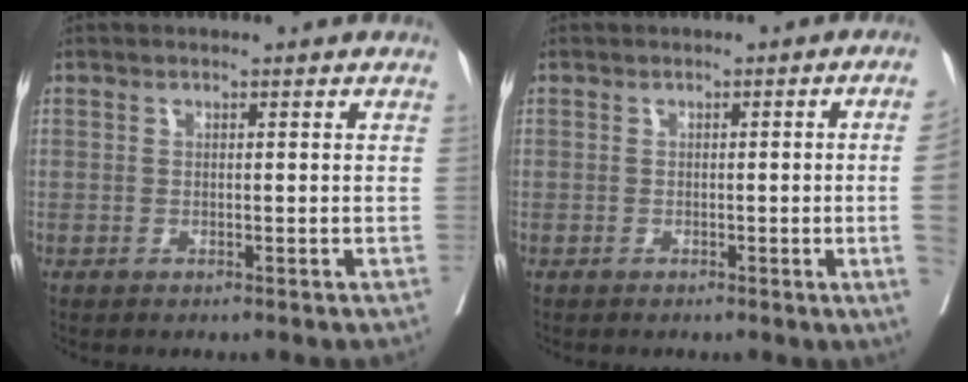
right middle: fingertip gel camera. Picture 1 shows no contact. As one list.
[{"total": 6.0, "force": [-0.7, -2.0, 5.7], "torque": [-0.074, -0.014, -0.005]}]